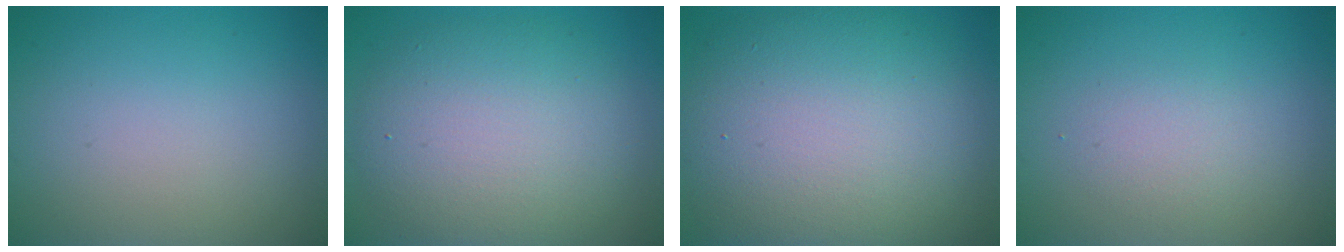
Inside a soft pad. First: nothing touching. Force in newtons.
{"total": 8.2, "press": 8.2, "slide": 0.3}
{"total": 13.1, "press": 13.1, "slide": 0.5}
{"total": 1.6, "press": 1.6, "slide": 0.2}